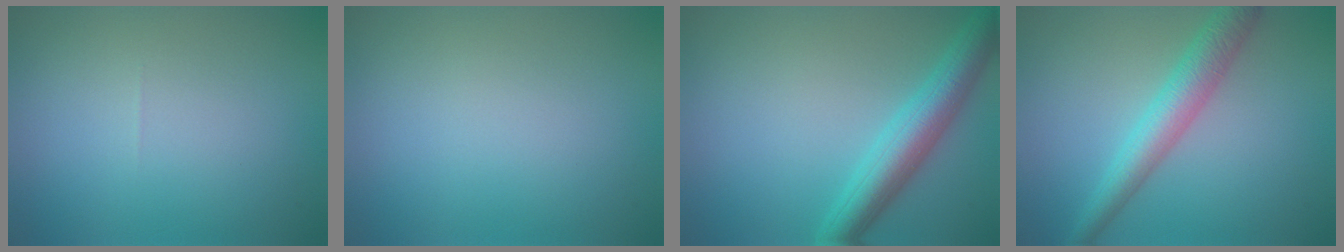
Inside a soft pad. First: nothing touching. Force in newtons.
{"total": 0.0}
{"total": 5.3, "press": 5.3, "slide": 0.2}
{"total": 4.1, "press": 4.1, "slide": 0.1}